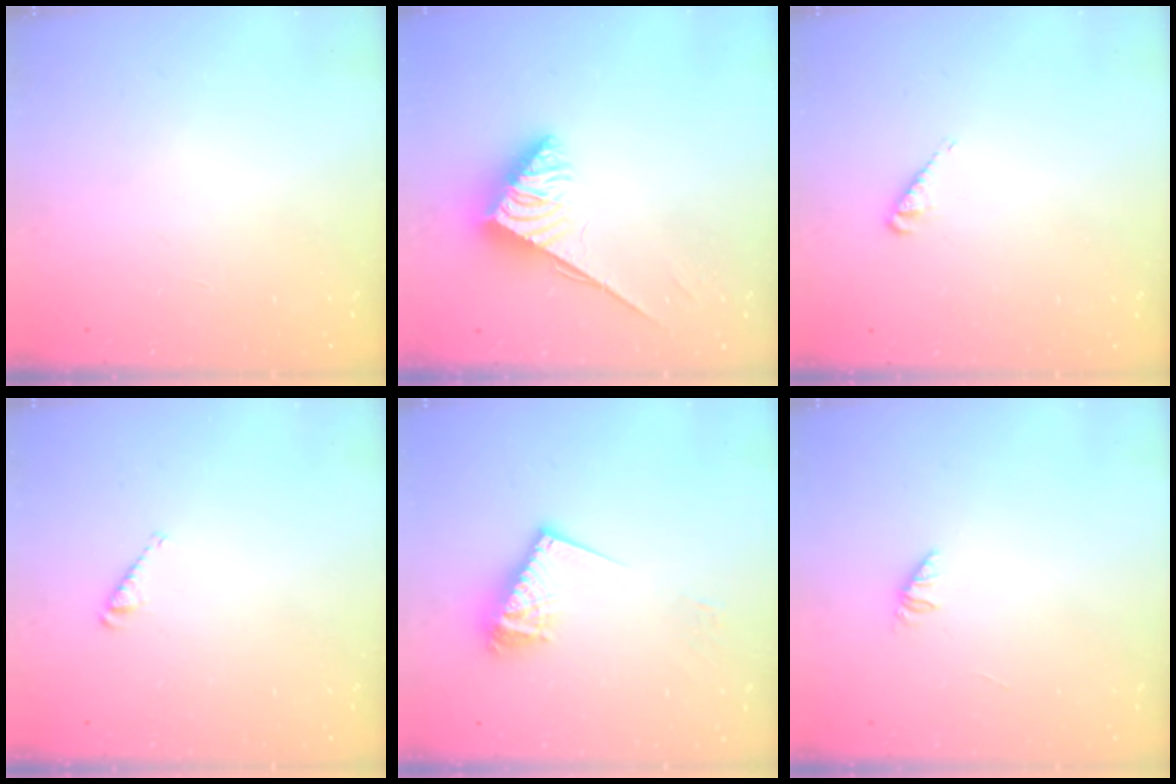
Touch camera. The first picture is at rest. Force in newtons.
{"total": 3.8, "press": 3.7, "slide": 0.6}
{"total": 3.3, "press": 3.2, "slide": 0.6}
{"total": 3.5, "press": 3.4, "slide": 0.5}
{"total": 11.7, "press": 11.7, "slide": 1.3}
{"total": 1.1, "press": 1.0, "slide": 0.3}